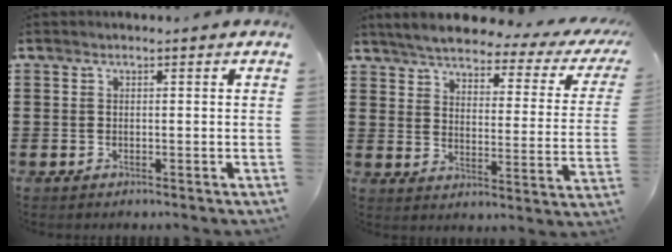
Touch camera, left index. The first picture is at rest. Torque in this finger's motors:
{"motor_torque": [2.14, 0.00, 1.06, 0.12]}